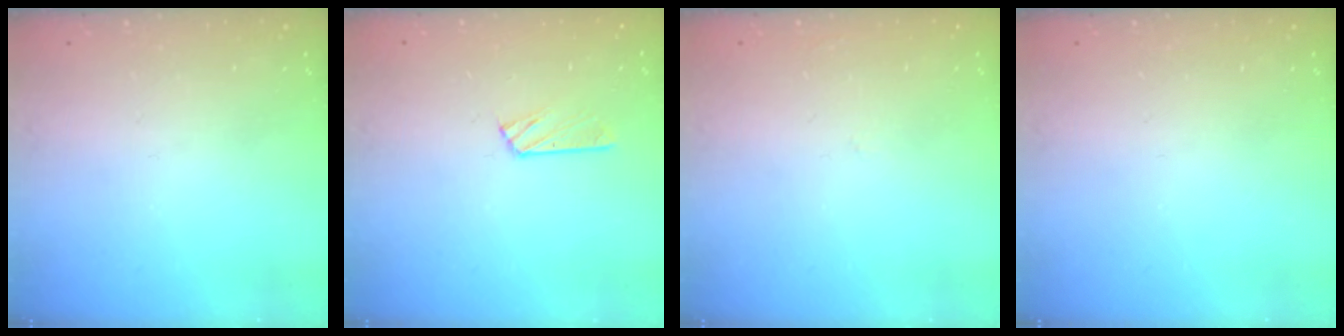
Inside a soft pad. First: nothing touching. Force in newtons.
{"total": 2.9, "press": 2.9, "slide": 0.3}
{"total": 2.5, "press": 2.5, "slide": 0.3}
{"total": 0.0}